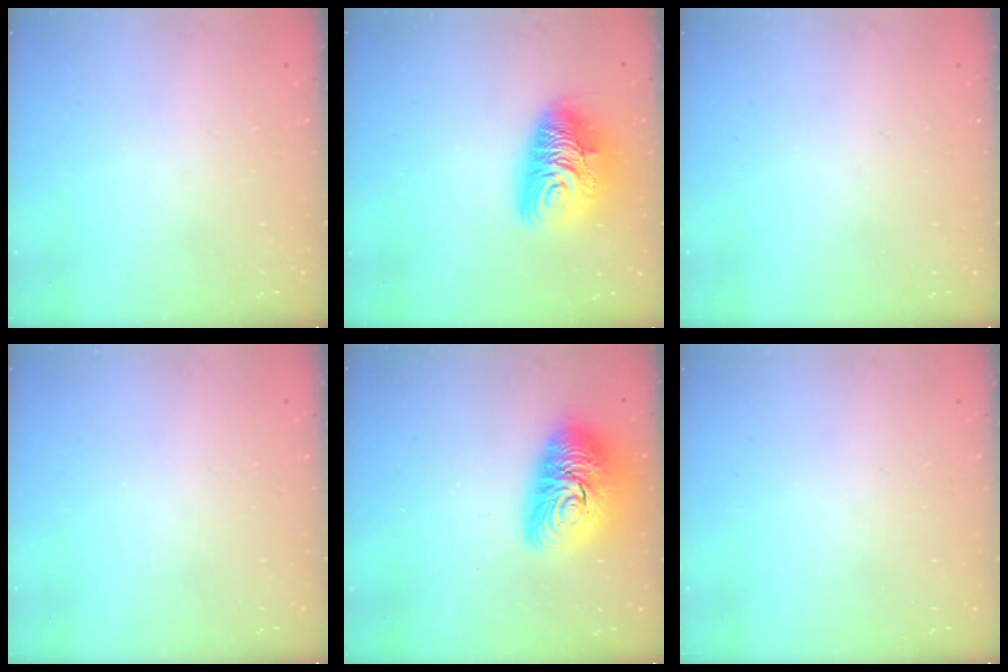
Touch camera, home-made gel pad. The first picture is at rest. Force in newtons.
{"total": 13.9, "press": 13.8, "slide": 1.5}
{"total": 0.0}
{"total": 0.0}
{"total": 16.3, "press": 16.3, "slide": 1.1}
{"total": 0.0}